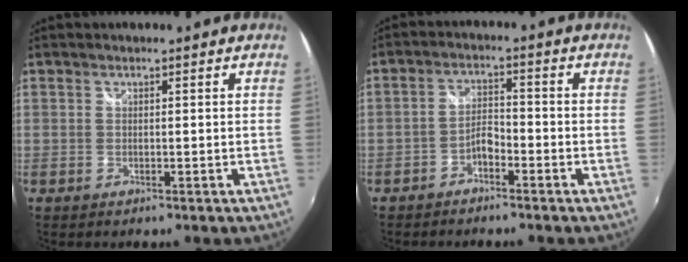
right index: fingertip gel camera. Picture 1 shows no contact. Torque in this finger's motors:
{"motor_torque": [0.75, 0.24, 0.25, 0.04]}